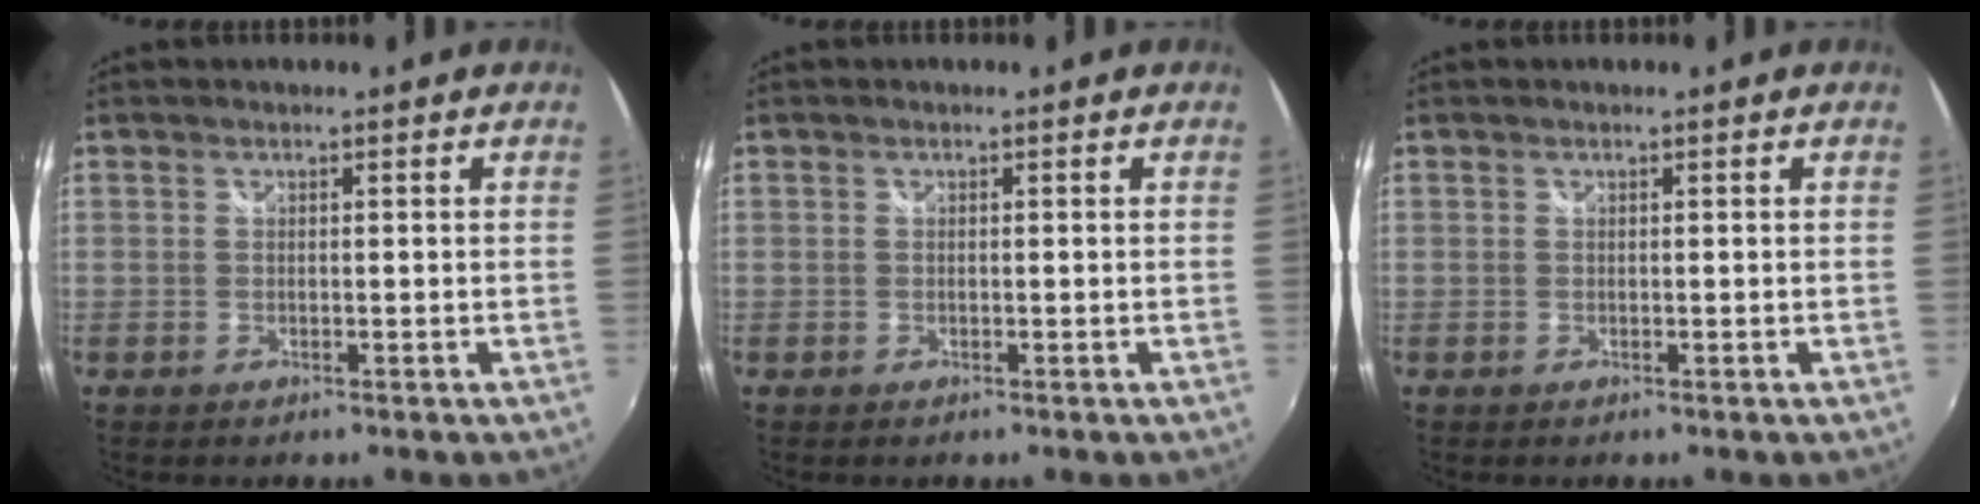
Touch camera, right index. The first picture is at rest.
{"total": 0.0}
{"total": 0.0}